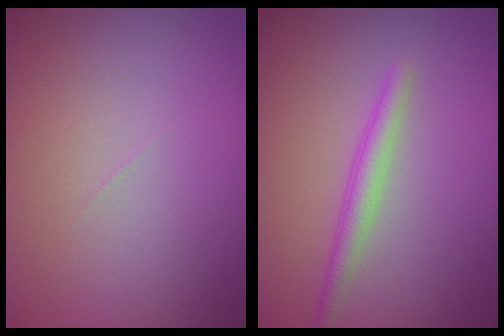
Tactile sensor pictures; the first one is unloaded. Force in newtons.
{"total": 2.1, "press": 2.1, "slide": 0.1}